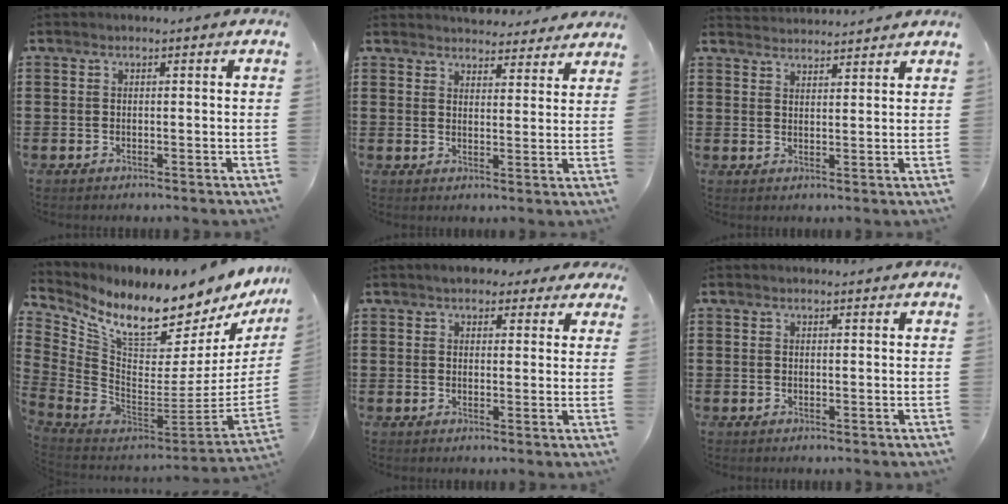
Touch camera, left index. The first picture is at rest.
{"total": 4.2, "force": [4.1, 0.6, 0.4], "torque": [-0.014, -0.020, 0.074]}
{"total": 2.6, "force": [2.6, -0.2, -0.4], "torque": [-0.001, -0.010, 0.050]}
{"total": 9.4, "force": [7.8, 2.5, 4.6], "torque": [-0.111, -0.081, 0.132]}
{"total": 3.3, "force": [2.8, 1.5, 1.0], "torque": [-0.021, 0.003, 0.051]}
{"total": 0.7, "force": [0.6, 0.3, 0.1], "torque": [-0.003, 0.001, 0.012]}